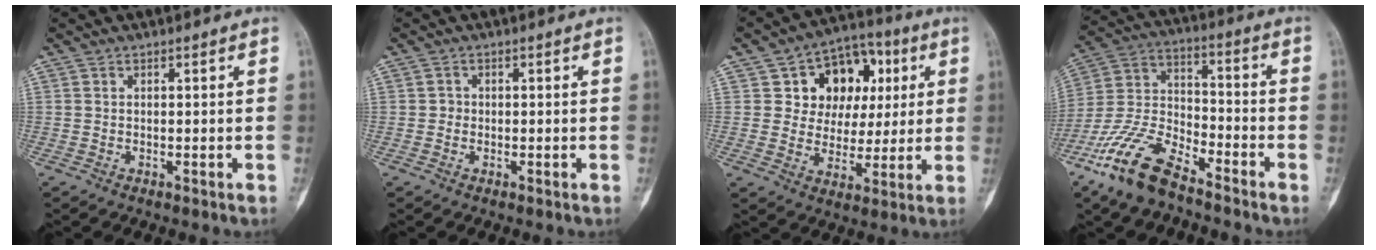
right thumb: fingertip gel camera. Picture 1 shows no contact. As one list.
[{"total": 1.0, "force": [-0.1, 0.9, 0.2], "torque": [0.002, 0.004, -0.002]}, {"total": 13.9, "force": [4.3, 10.9, 7.4], "torque": [-0.051, 0.004, 0.068]}, {"total": 14.9, "force": [-10.5, 5.8, 8.9], "torque": [-0.181, 0.053, -0.210]}]